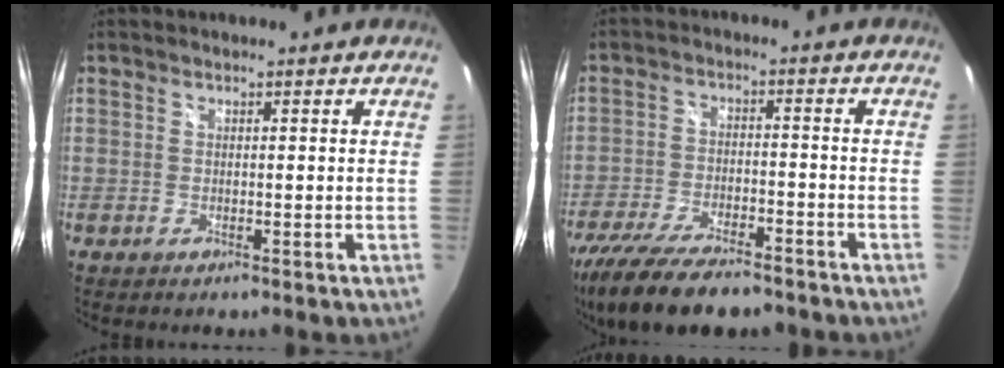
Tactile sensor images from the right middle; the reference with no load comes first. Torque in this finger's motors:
{"motor_torque": [1.12, -1.02, 0.35, 0.19]}